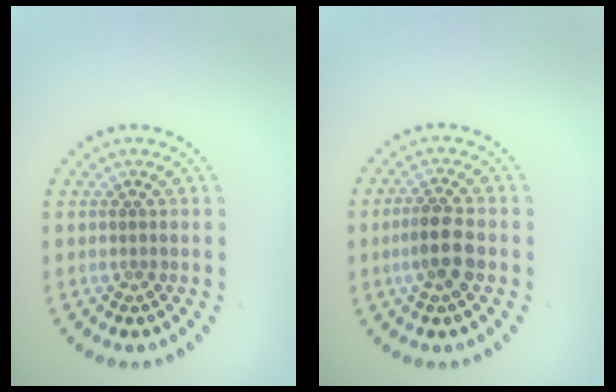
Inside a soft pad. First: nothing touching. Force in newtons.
{"total": 3.4, "press": 3.3, "slide": 1.0}